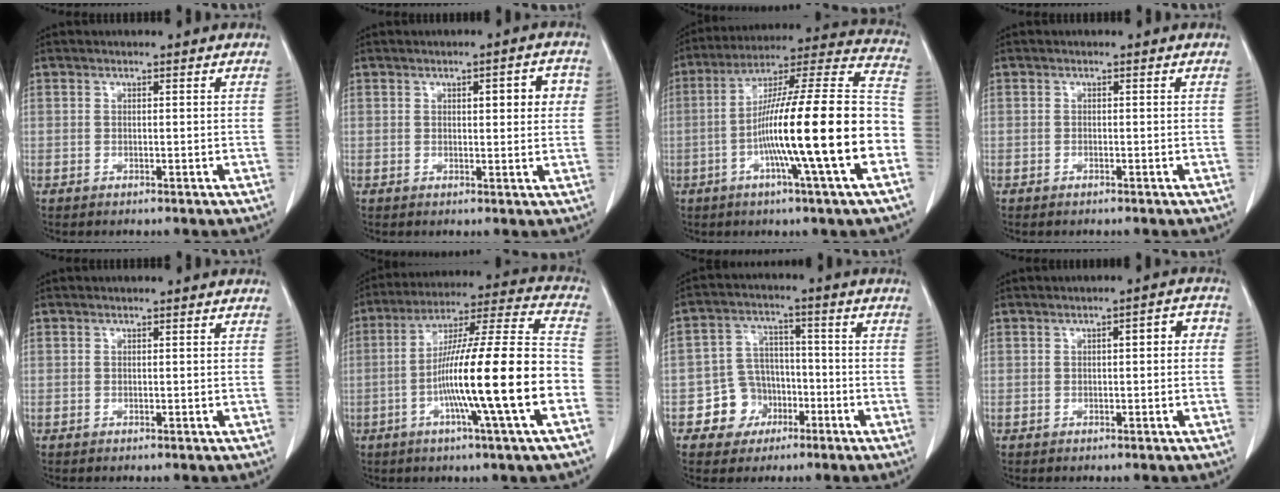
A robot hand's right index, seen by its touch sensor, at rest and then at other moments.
{"total": 4.7, "force": [1.2, 1.3, 4.3], "torque": [-0.056, 0.010, 0.014]}
{"total": 22.5, "force": [-5.8, -0.1, 21.7], "torque": [-0.319, 0.005, -0.104]}
{"total": 0.0}
{"total": 0.0}
{"total": 19.9, "force": [-5.6, -0.4, 19.1], "torque": [-0.307, 0.002, -0.099]}
{"total": 7.0, "force": [-3.0, 6.3, 1.3], "torque": [-0.018, 0.019, -0.040]}
{"total": 3.2, "force": [0.1, 1.0, 3.0], "torque": [-0.037, 0.019, -0.002]}